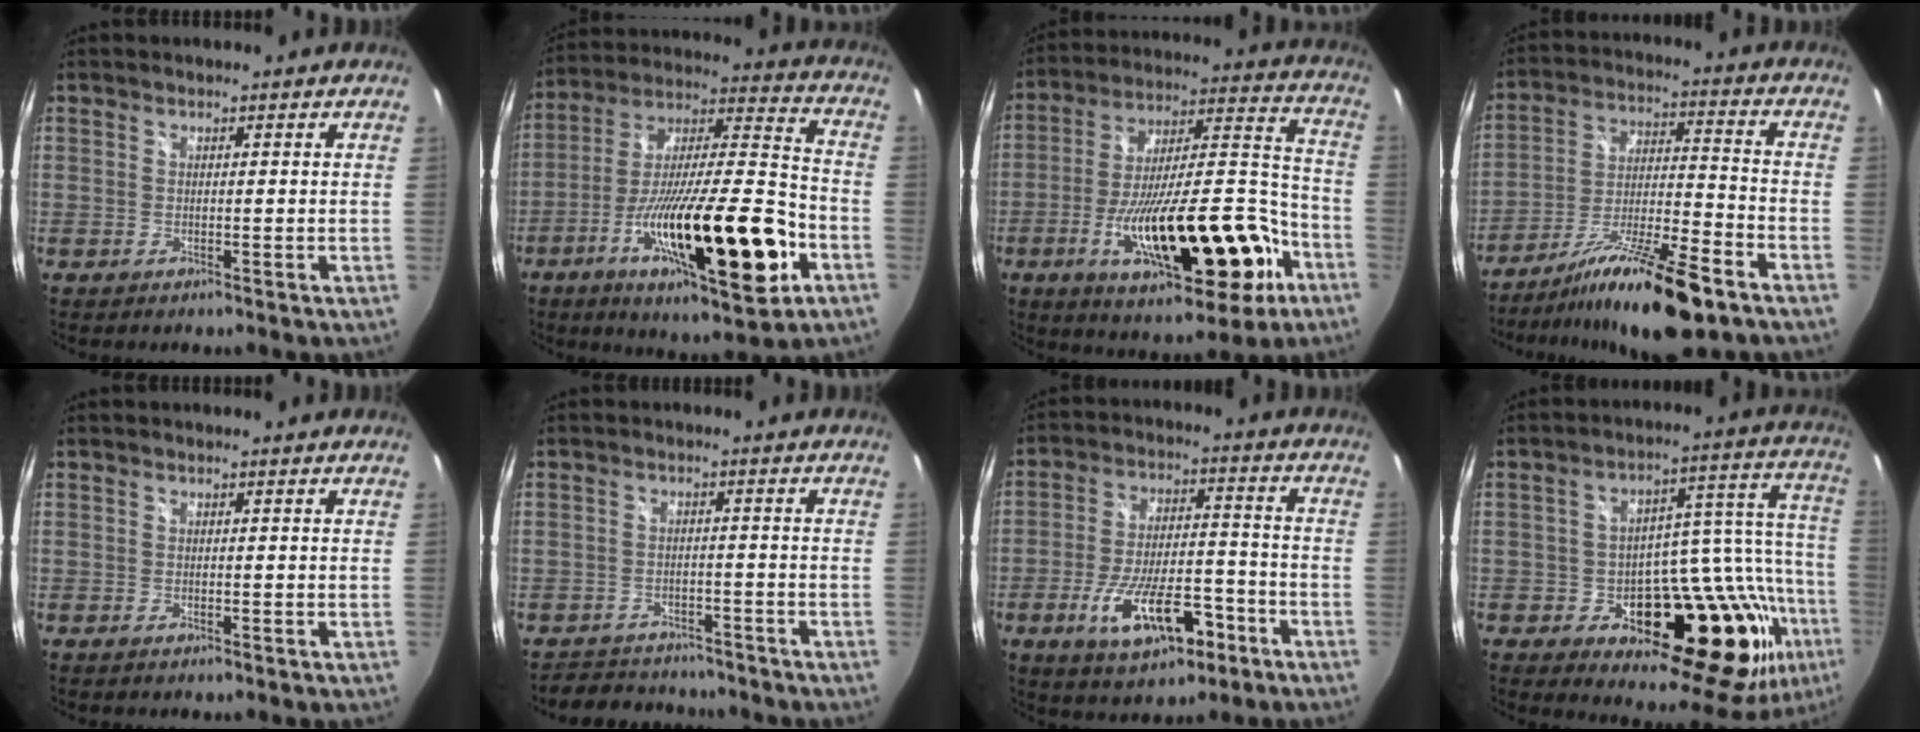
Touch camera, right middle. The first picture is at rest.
{"total": 26.0, "force": [-10.6, 5.3, 23.2], "torque": [-0.395, -0.035, -0.173]}
{"total": 26.2, "force": [-11.8, 8.3, 21.9], "torque": [-0.344, -0.007, -0.178]}
{"total": 15.9, "force": [-11.2, 2.8, 10.9], "torque": [-0.201, -0.020, -0.190]}
{"total": 0.0}
{"total": 8.4, "force": [-7.5, 3.4, 1.6], "torque": [-0.044, 0.018, -0.105]}
{"total": 13.8, "force": [-7.0, 5.5, 10.6], "torque": [-0.201, -0.001, -0.106]}
{"total": 26.4, "force": [-10.5, 12.9, 20.5], "torque": [-0.288, 0.000, -0.141]}